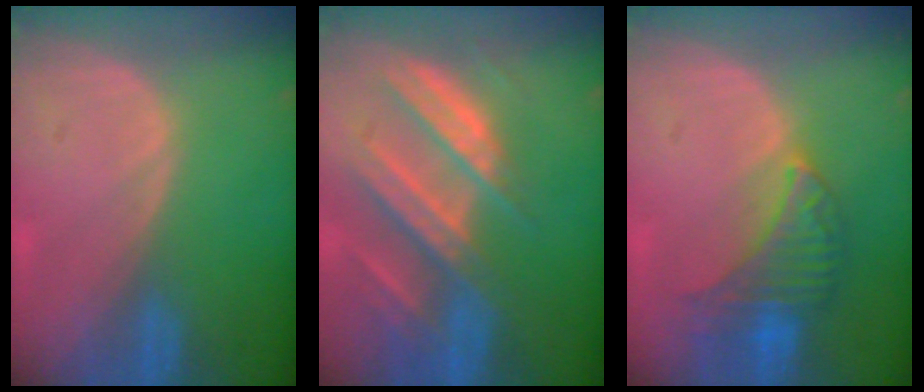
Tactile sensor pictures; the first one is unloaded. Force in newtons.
{"total": 9.9, "press": 8.7, "slide": 4.6}
{"total": 6.8, "press": 6.7, "slide": 0.9}